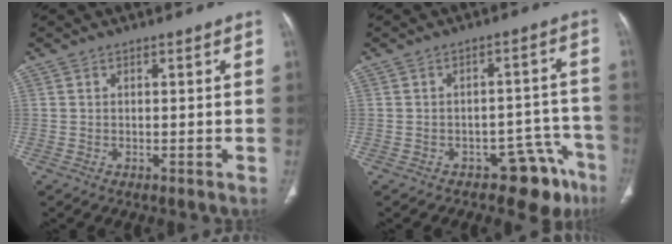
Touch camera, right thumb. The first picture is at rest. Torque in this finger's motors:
{"motor_torque": [2.91, 2.09, 0.22, -0.74, 0.03]}